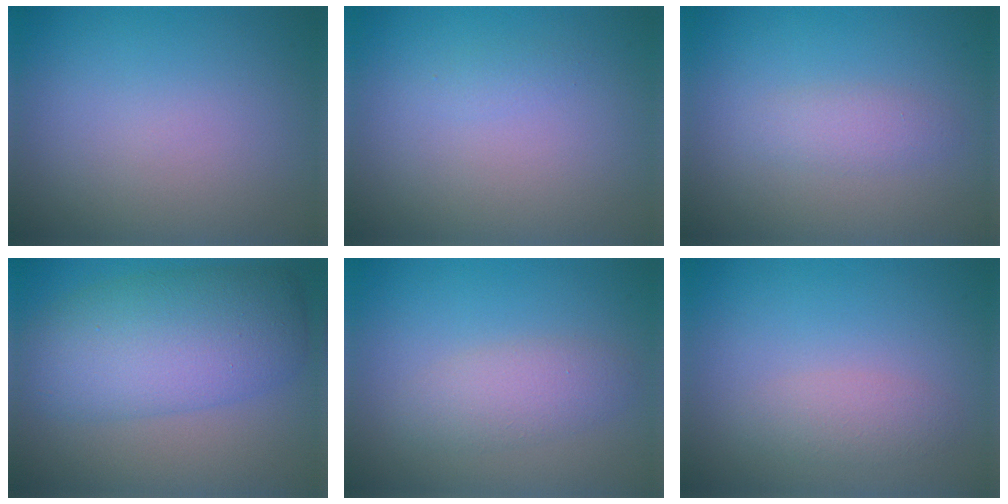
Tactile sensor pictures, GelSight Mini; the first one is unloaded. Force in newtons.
{"total": 0.6, "press": 0.6, "slide": 0.0}
{"total": 1.6, "press": 1.6, "slide": 0.0}
{"total": 7.9, "press": 7.9, "slide": 0.0}
{"total": 2.6, "press": 2.6, "slide": 0.1}
{"total": 1.7, "press": 1.7, "slide": 0.1}